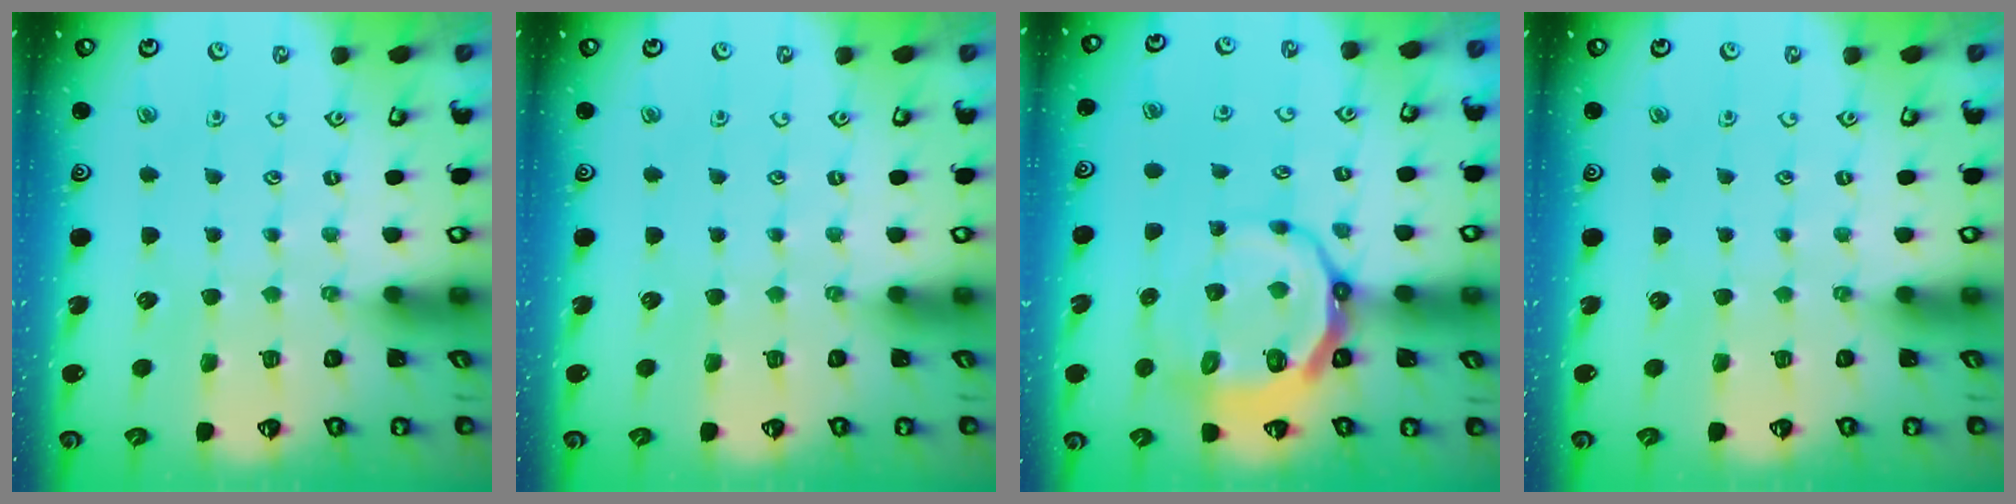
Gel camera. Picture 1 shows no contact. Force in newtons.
{"total": 0.0}
{"total": 10.1, "press": 9.6, "slide": 3.2}
{"total": 0.0}